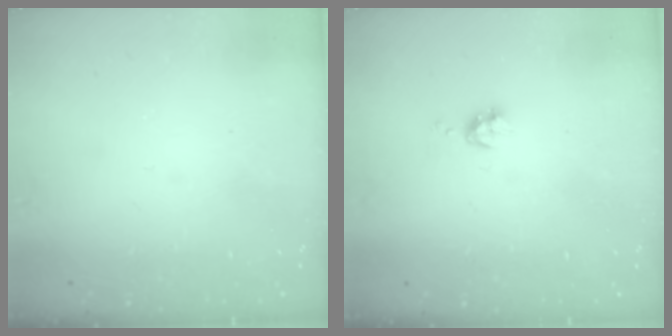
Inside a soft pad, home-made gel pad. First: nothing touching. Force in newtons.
{"total": 5.4, "press": 5.3, "slide": 0.7}